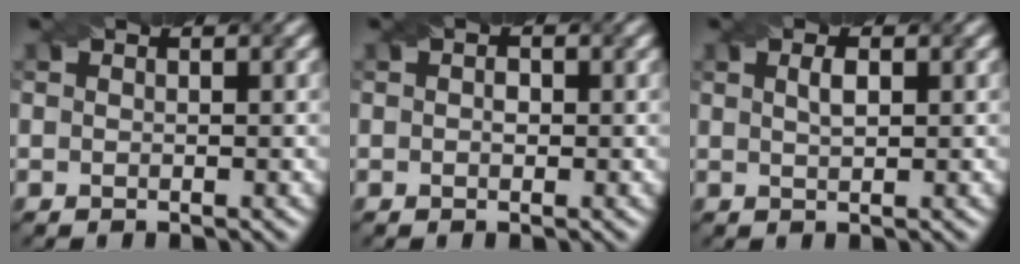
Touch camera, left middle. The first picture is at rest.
{"total": 1.0, "force": [0.0, 0.7, 0.7], "torque": [-0.011, 0.001, -0.002]}
{"total": 1.4, "force": [0.5, 0.5, 1.2], "torque": [-0.023, 0.002, 0.011]}